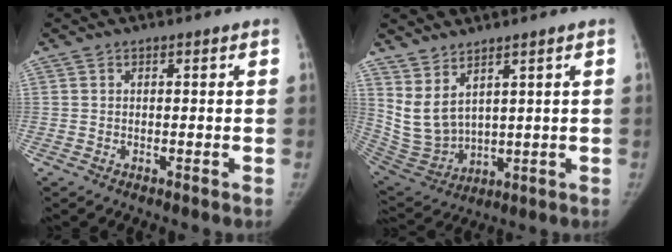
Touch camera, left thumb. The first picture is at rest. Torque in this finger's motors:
{"motor_torque": [-0.04, 0.43, -0.05, -0.10, 0.05]}